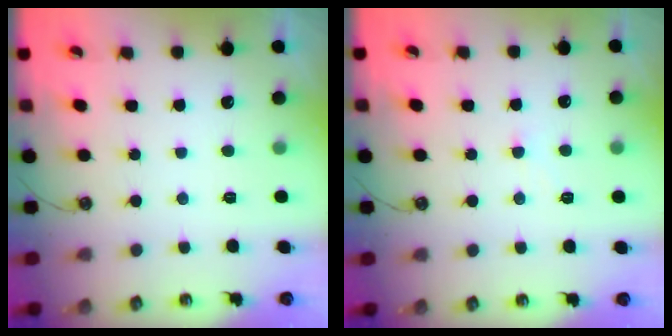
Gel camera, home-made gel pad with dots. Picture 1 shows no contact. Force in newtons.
{"total": 1.0, "press": 0.9, "slide": 0.4}